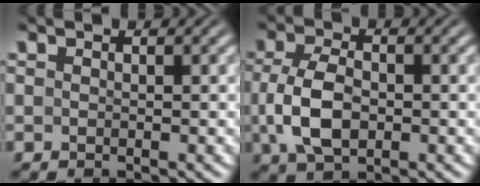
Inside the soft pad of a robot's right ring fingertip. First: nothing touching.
{"total": 5.0, "force": [-0.8, 3.0, 3.9], "torque": [-0.098, -0.014, -0.001]}